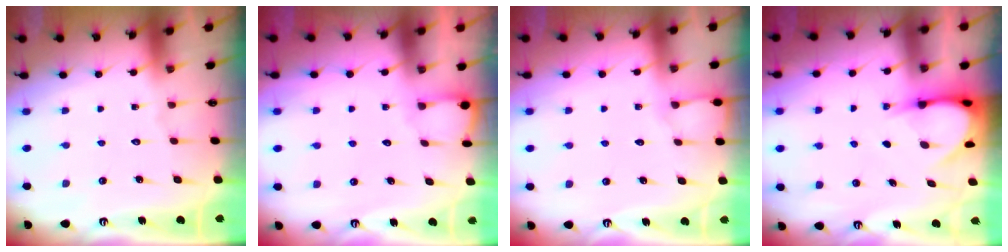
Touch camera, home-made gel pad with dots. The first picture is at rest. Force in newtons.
{"total": 2.0, "press": 2.0, "slide": 0.2}
{"total": 3.1, "press": 3.1, "slide": 0.5}
{"total": 5.4, "press": 5.4, "slide": 0.5}